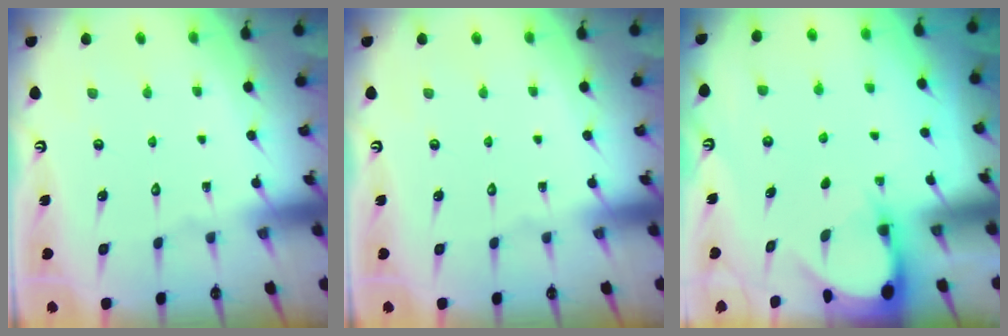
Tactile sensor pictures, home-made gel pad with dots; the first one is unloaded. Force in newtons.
{"total": 0.0}
{"total": 3.2, "press": 3.2, "slide": 0.3}